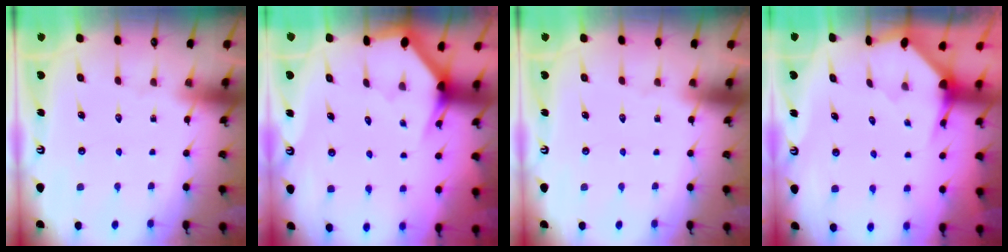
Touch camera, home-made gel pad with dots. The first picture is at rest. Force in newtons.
{"total": 3.1, "press": 3.1, "slide": 0.0}
{"total": 0.0}
{"total": 3.4, "press": 3.3, "slide": 0.3}